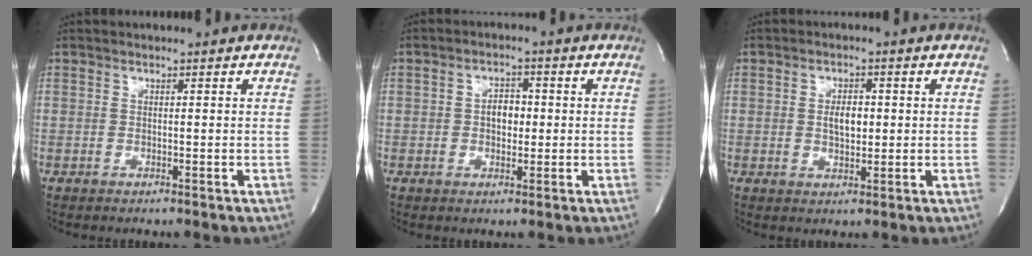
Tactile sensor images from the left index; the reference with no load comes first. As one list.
[{"total": 3.5, "force": [-0.1, 2.2, 2.7], "torque": [-0.041, 0.008, -0.001]}, {"total": 3.6, "force": [0.2, 1.8, 3.1], "torque": [-0.050, 0.000, 0.005]}]